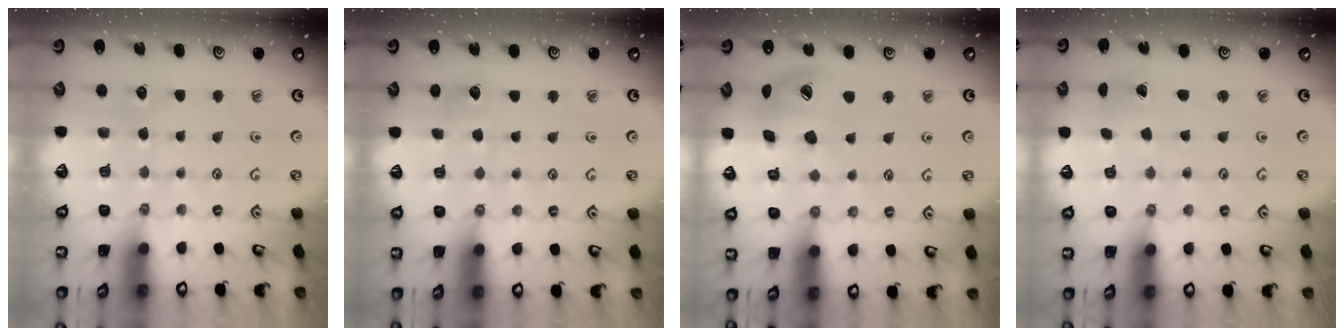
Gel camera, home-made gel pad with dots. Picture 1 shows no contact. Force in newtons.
{"total": 4.9, "press": 4.8, "slide": 0.5}
{"total": 14.7, "press": 14.5, "slide": 2.3}
{"total": 1.7, "press": 1.7, "slide": 0.1}